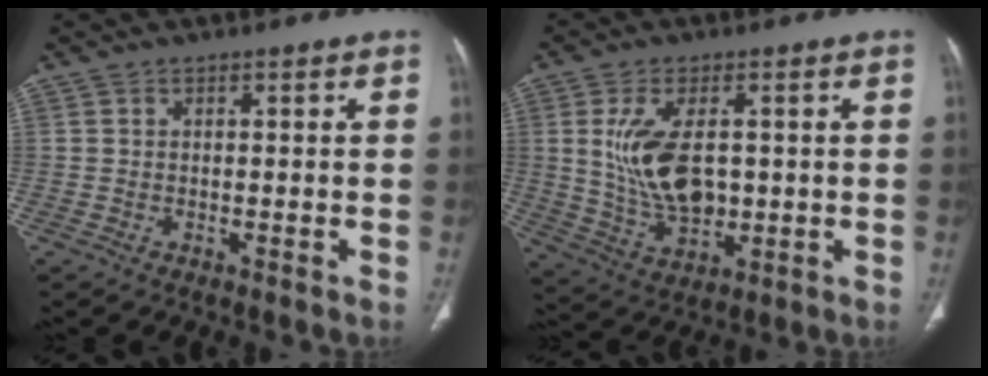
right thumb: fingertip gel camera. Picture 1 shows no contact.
{"total": 12.1, "force": [1.4, 6.7, 9.9], "torque": [-0.185, -0.011, 0.040]}